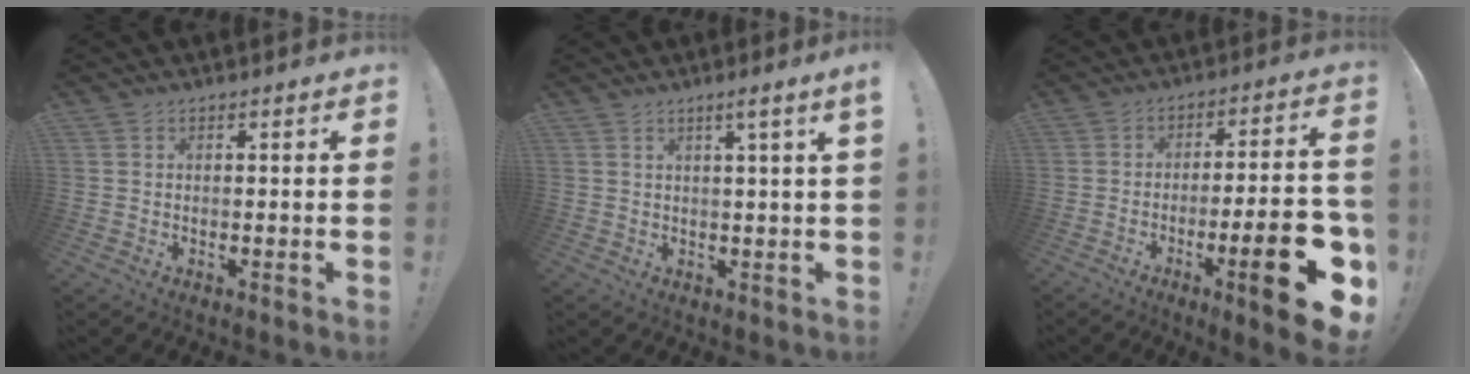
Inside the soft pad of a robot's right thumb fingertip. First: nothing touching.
{"total": 3.8, "force": [1.8, -0.7, 3.3], "torque": [-0.053, -0.005, 0.024]}
{"total": 18.1, "force": [-6.7, 3.8, 16.3], "torque": [-0.229, 0.027, -0.090]}